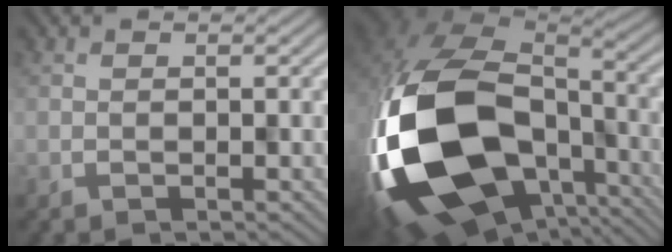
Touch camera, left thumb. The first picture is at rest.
{"total": 21.0, "force": [-6.6, 13.6, 14.6], "torque": [-0.388, -0.083, -0.070]}